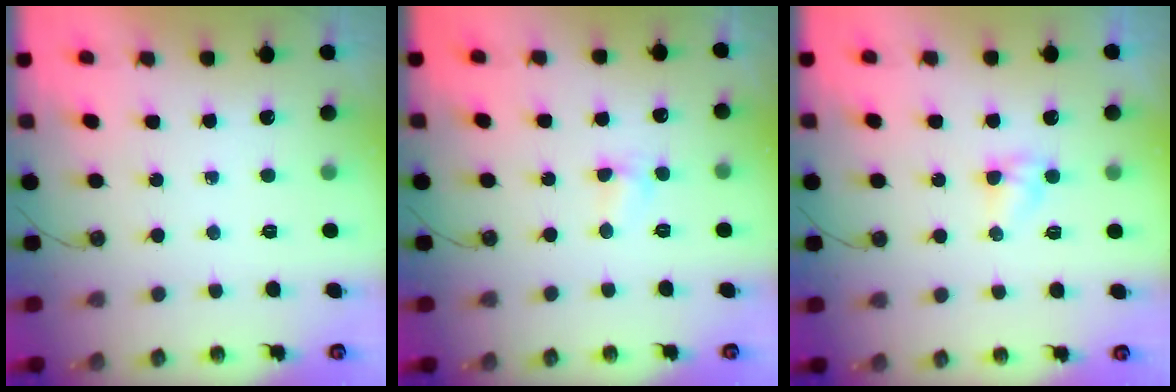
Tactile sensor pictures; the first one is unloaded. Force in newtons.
{"total": 5.3, "press": 5.3, "slide": 0.6}
{"total": 2.8, "press": 2.8, "slide": 0.2}